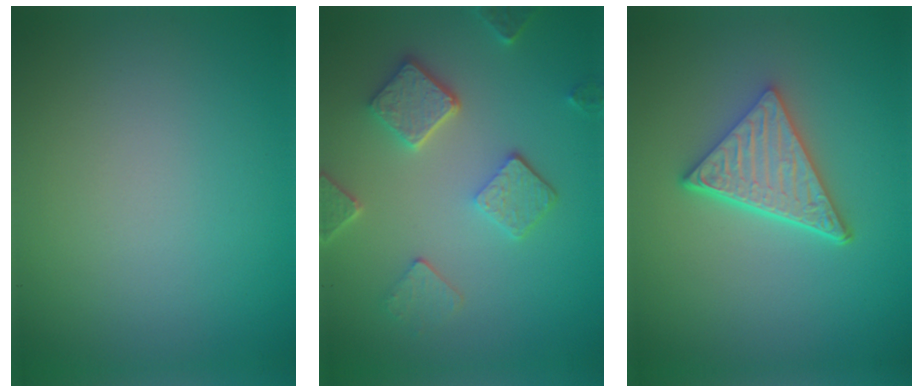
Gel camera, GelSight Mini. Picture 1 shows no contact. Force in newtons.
{"total": 4.9, "press": 3.8, "slide": 3.1}
{"total": 5.1, "press": 3.8, "slide": 3.5}